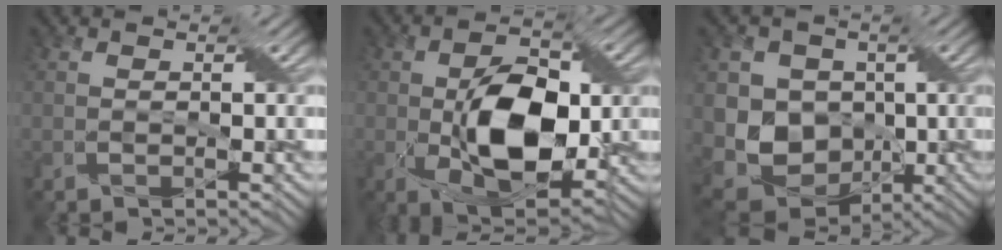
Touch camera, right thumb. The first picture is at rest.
{"total": 11.7, "force": [-0.8, 6.4, 9.7], "torque": [-0.173, -0.006, -0.009]}
{"total": 11.0, "force": [-0.3, 9.7, 5.2], "torque": [-0.120, -0.026, -0.022]}